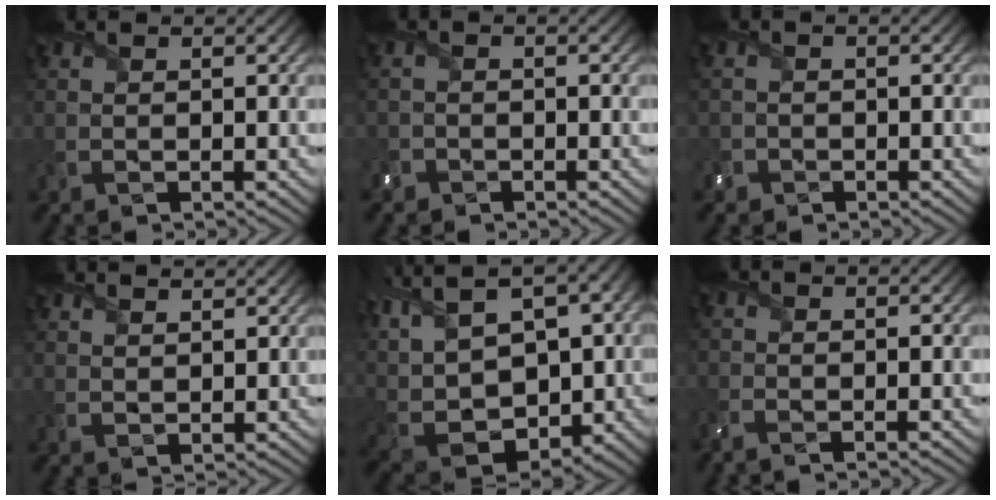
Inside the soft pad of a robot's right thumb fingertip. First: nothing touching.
{"total": 2.1, "force": [-1.6, 1.3, 0.0], "torque": [0.001, -0.003, -0.037]}
{"total": 2.0, "force": [-1.4, 1.4, 0.0], "torque": [0.003, -0.001, -0.032]}
{"total": 3.8, "force": [3.1, 1.2, 2.0], "torque": [-0.036, -0.004, 0.052]}
{"total": 16.3, "force": [4.2, 10.0, 12.2], "torque": [-0.282, 0.022, 0.109]}
{"total": 1.9, "force": [-1.0, 0.9, 1.4], "torque": [-0.040, -0.006, -0.024]}